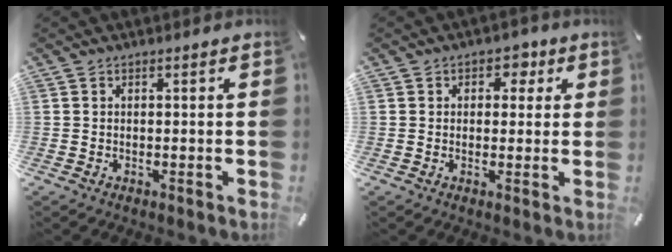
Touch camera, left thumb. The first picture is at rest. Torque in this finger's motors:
{"motor_torque": [-0.02, -0.09, 0.10, 0.13, 0.00]}